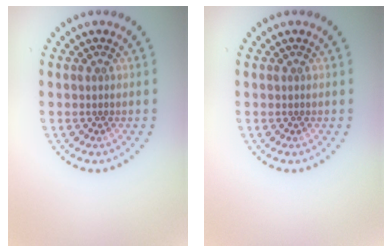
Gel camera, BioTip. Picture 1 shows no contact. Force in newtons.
{"total": 0.0}